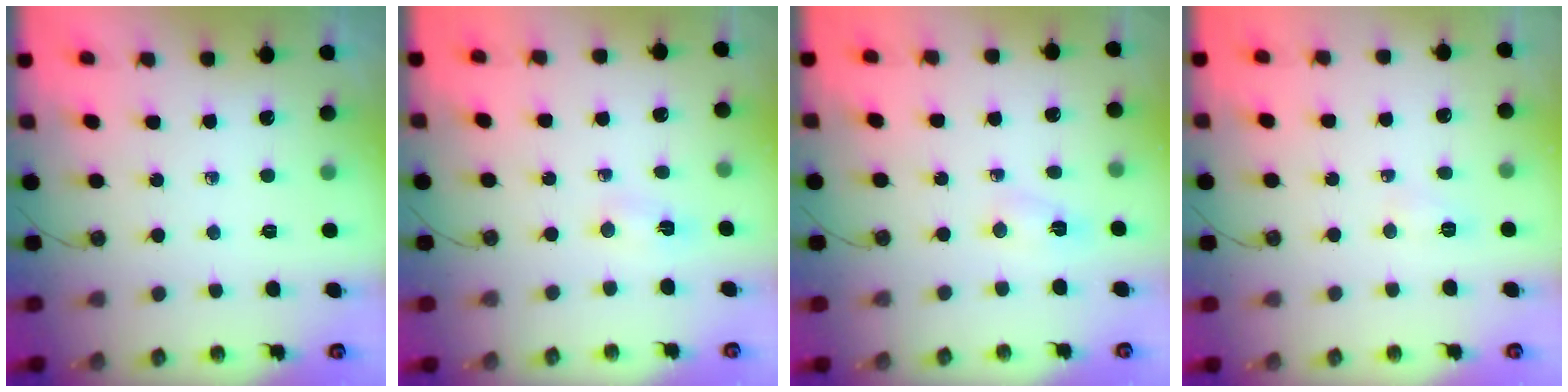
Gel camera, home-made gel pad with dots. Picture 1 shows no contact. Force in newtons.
{"total": 2.0, "press": 1.5, "slide": 1.3}
{"total": 2.5, "press": 2.4, "slide": 0.5}
{"total": 8.6, "press": 4.2, "slide": 7.6}